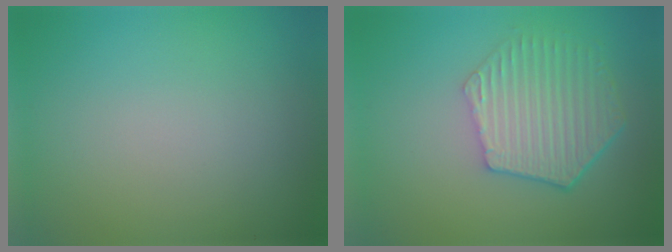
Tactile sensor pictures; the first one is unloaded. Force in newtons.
{"total": 5.8, "press": 4.4, "slide": 3.8}